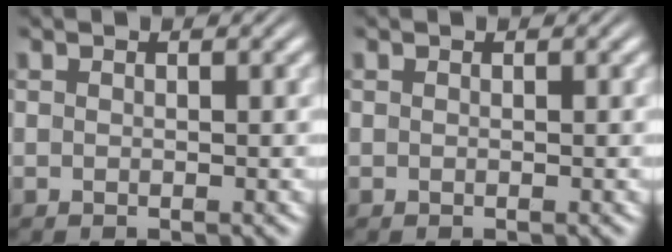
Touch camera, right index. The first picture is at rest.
{"total": 0.0}